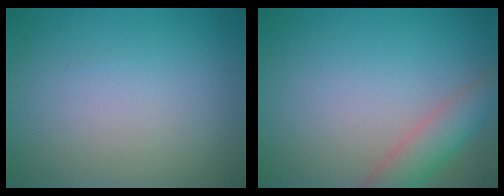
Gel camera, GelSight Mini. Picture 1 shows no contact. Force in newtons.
{"total": 3.4, "press": 3.4, "slide": 0.1}